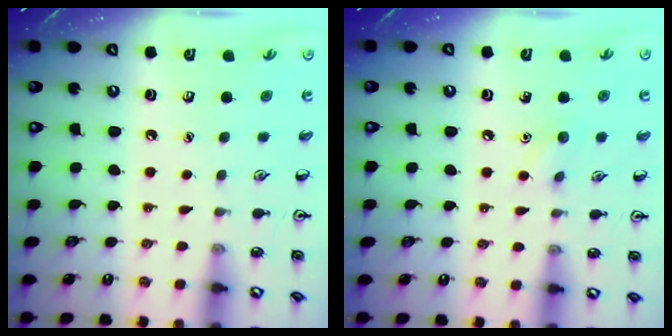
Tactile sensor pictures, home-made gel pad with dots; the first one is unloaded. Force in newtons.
{"total": 5.8, "press": 5.6, "slide": 1.7}